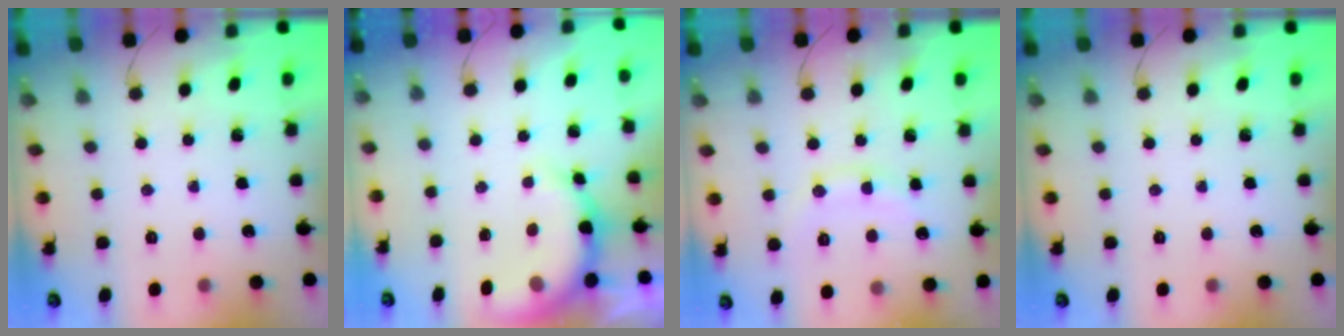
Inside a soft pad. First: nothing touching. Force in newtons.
{"total": 8.6, "press": 8.6, "slide": 0.4}
{"total": 9.8, "press": 9.7, "slide": 1.0}
{"total": 0.0}